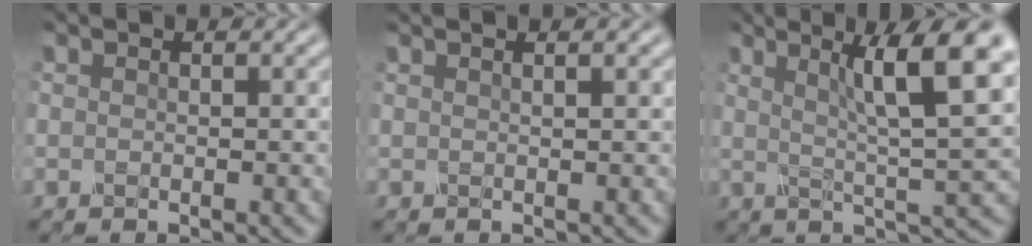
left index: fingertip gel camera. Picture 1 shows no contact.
{"total": 1.3, "force": [0.9, 0.2, 0.9], "torque": [-0.005, 0.004, 0.000]}
{"total": 8.1, "force": [2.9, 1.1, 7.5], "torque": [-0.106, 0.006, 0.049]}